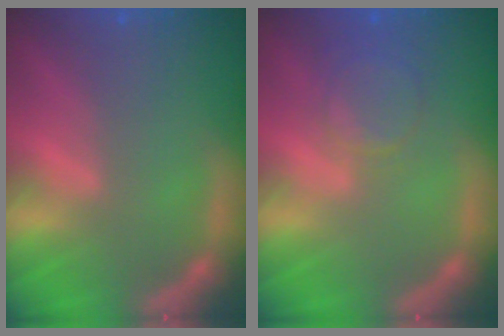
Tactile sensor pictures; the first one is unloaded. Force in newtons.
{"total": 4.0}